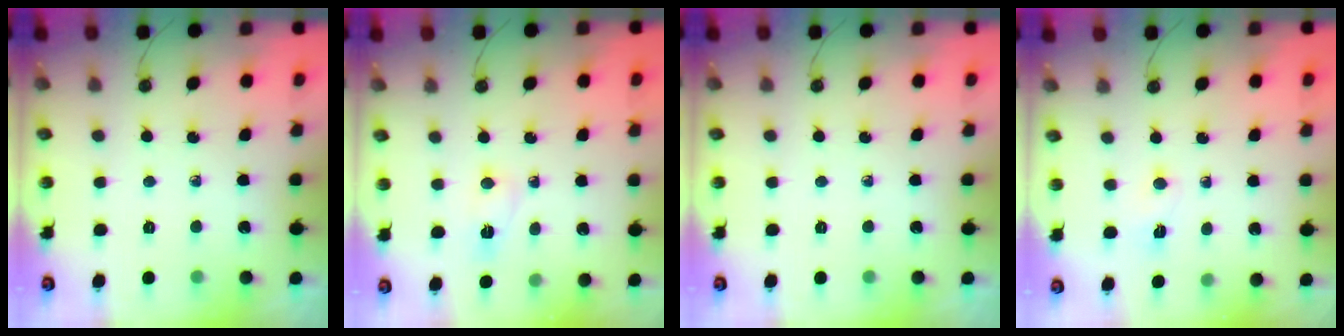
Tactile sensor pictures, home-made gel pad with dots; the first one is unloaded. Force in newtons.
{"total": 2.2, "press": 2.1, "slide": 0.6}
{"total": 0.0}
{"total": 2.3, "press": 2.2, "slide": 0.7}